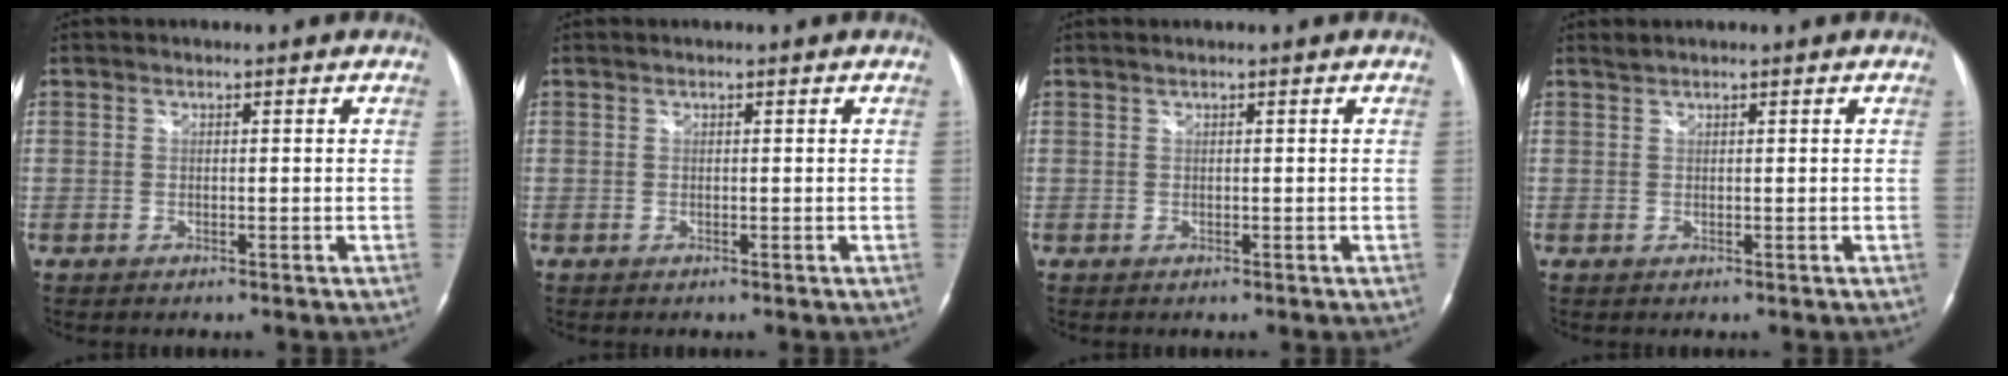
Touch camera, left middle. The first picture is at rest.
{"total": 0.0}
{"total": 0.6, "force": [0.5, -0.1, 0.4], "torque": [-0.013, 0.010, 0.012]}
{"total": 0.6, "force": [0.6, -0.2, 0.1], "torque": [-0.010, 0.006, 0.017]}